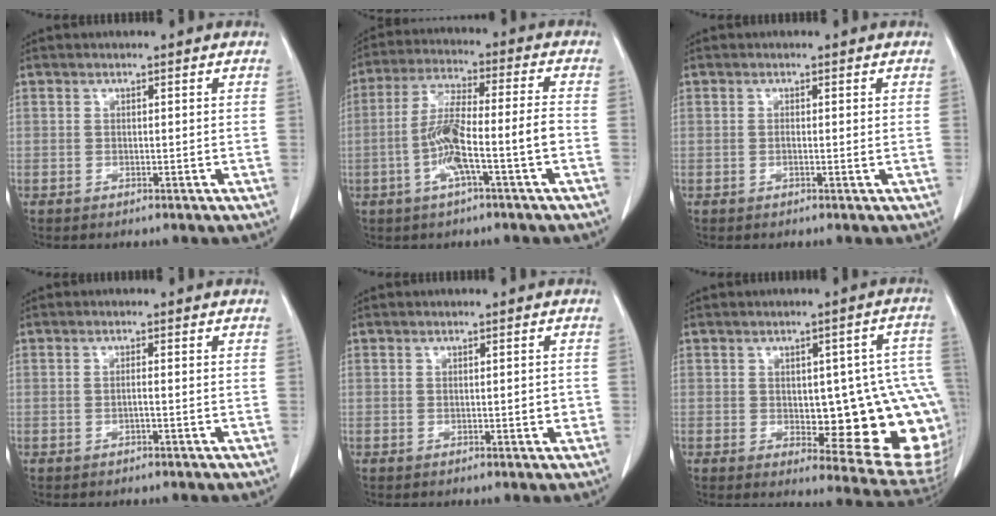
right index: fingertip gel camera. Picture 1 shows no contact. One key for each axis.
{"total": 9.9, "fx": -3.2, "fy": 0.2, "fz": 9.4, "tx": -0.184, "ty": 0.015, "tz": -0.060}
{"total": 0.7, "fx": -0.1, "fy": 0.0, "fz": 0.7, "tx": -0.013, "ty": 0.000, "tz": -0.002}
{"total": 0.8, "fx": -0.3, "fy": -0.1, "fz": 0.8, "tx": -0.013, "ty": 0.001, "tz": -0.006}
{"total": 1.3, "fx": -0.2, "fy": 0.4, "fz": 1.2, "tx": -0.017, "ty": 0.000, "tz": -0.002}
{"total": 18.9, "fx": -2.0, "fy": 5.9, "fz": 17.9, "tx": -0.140, "ty": 0.023, "tz": 0.000}